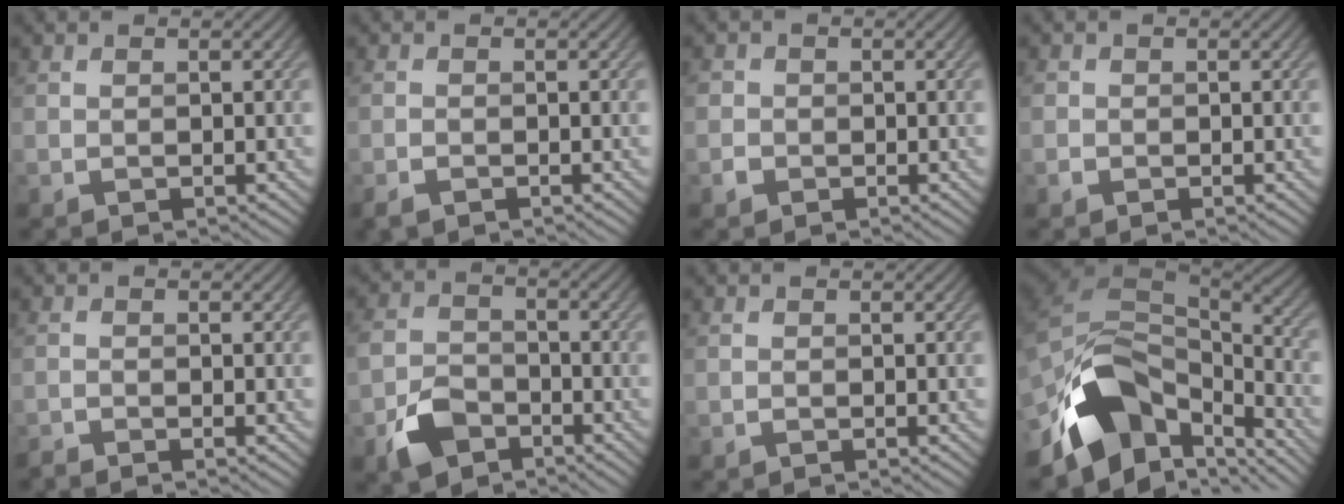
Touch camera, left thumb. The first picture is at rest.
{"total": 1.6, "force": [-1.3, 0.6, 0.8], "torque": [-0.017, 0.000, -0.028]}
{"total": 1.4, "force": [-0.4, 1.3, 0.2], "torque": [0.004, 0.003, -0.011]}
{"total": 0.8, "force": [-0.3, 0.7, 0.0], "torque": [0.006, 0.001, -0.008]}
{"total": 1.8, "force": [-1.7, -0.3, 0.5], "torque": [-0.016, 0.001, -0.036]}
{"total": 5.9, "force": [-3.7, 3.6, 3.0], "torque": [-0.071, -0.001, -0.083]}
{"total": 0.0}
{"total": 14.2, "force": [-6.7, 8.5, 9.1], "torque": [-0.201, -0.019, -0.112]}